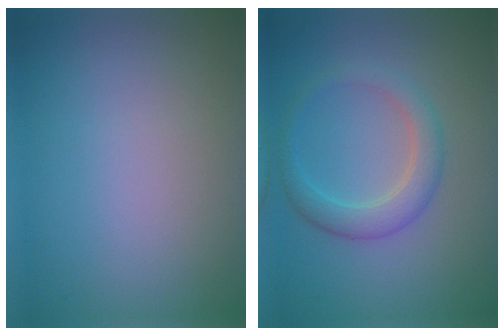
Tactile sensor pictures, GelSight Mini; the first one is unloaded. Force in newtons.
{"total": 3.0, "press": 3.0, "slide": 0.2}